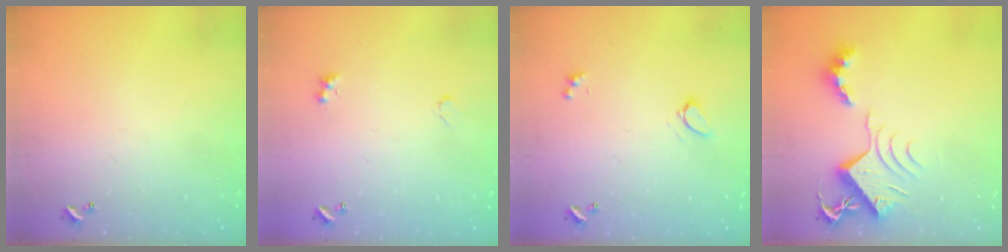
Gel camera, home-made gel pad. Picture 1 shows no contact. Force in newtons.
{"total": 2.8, "press": 2.7, "slide": 0.6}
{"total": 1.0, "press": 1.0, "slide": 0.2}
{"total": 9.3, "press": 9.3, "slide": 0.9}